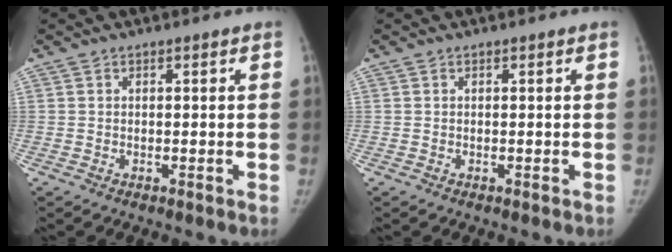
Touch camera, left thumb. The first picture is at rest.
{"total": 0.0}